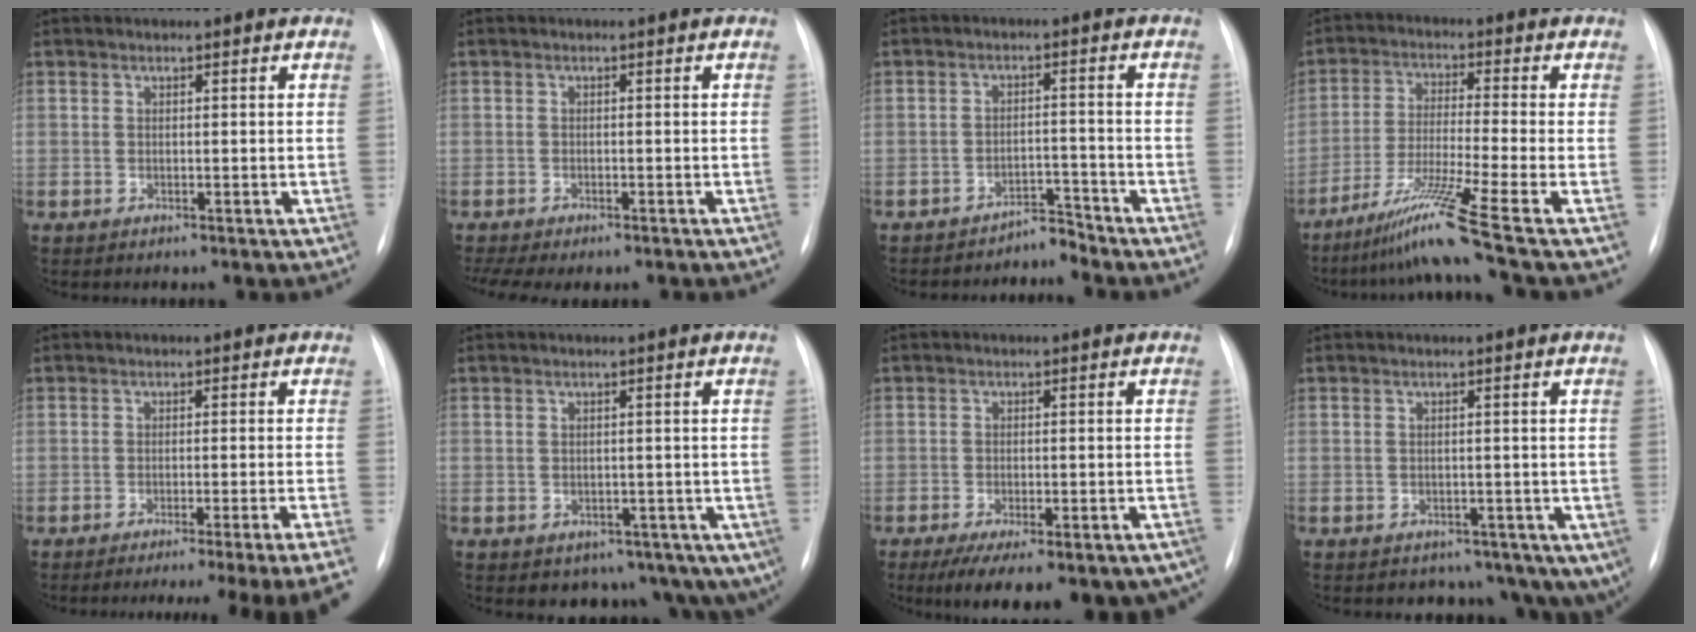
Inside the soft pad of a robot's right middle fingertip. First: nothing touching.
{"total": 8.1, "force": [-6.5, 2.4, 4.1], "torque": [-0.065, 0.007, -0.092]}
{"total": 3.2, "force": [-3.2, 0.0, -0.7], "torque": [0.020, 0.001, -0.049]}
{"total": 10.7, "force": [-7.1, -3.0, 7.5], "torque": [-0.143, -0.037, -0.129]}
{"total": 13.2, "force": [-11.0, -2.8, 6.7], "torque": [-0.053, -0.027, -0.143]}
{"total": 8.5, "force": [-4.7, 5.8, 4.1], "torque": [-0.031, 0.014, -0.057]}
{"total": 18.0, "force": [-13.3, 6.1, 10.4], "torque": [-0.122, -0.005, -0.167]}
{"total": 8.2, "force": [-5.0, 5.7, 3.3], "torque": [-0.030, 0.011, -0.057]}